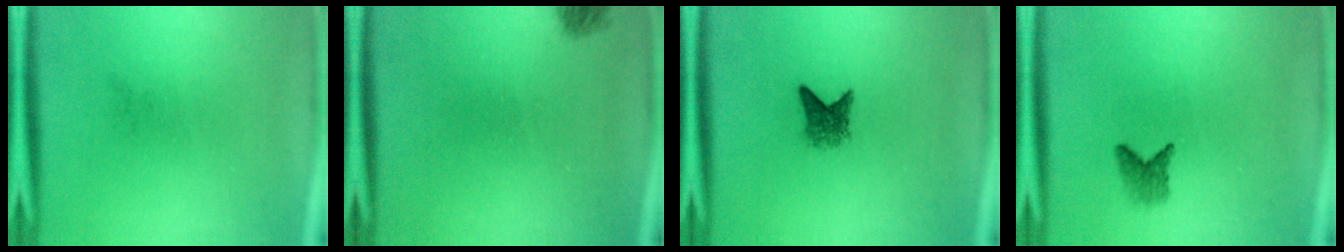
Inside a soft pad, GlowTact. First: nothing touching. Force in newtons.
{"total": 1.0}
{"total": 2.6}
{"total": 1.9}